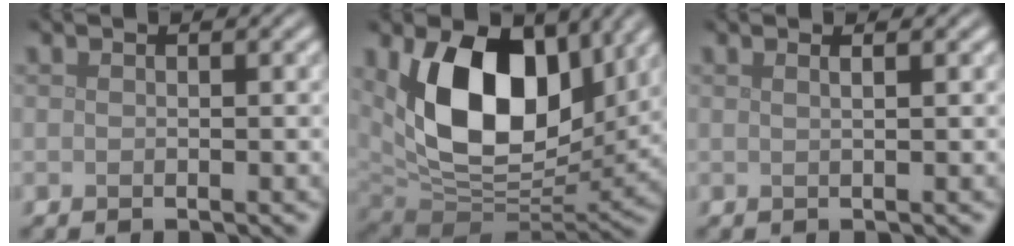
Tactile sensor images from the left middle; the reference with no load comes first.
{"total": 13.7, "force": [3.6, 8.6, 10.1], "torque": [-0.167, -0.014, 0.059]}
{"total": 1.6, "force": [0.8, 0.8, 1.2], "torque": [0.000, -0.001, -0.008]}